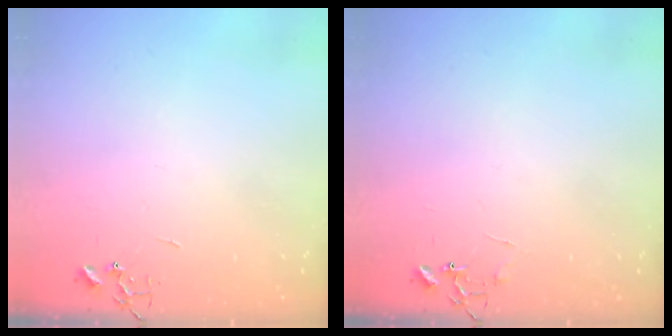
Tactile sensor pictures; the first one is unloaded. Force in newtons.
{"total": 5.5, "press": 5.4, "slide": 0.4}